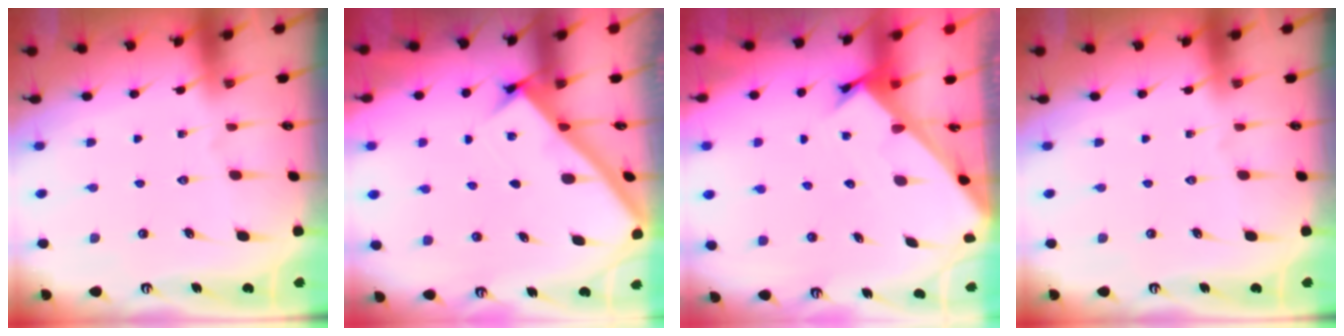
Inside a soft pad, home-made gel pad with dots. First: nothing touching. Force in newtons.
{"total": 2.8, "press": 2.8, "slide": 0.4}
{"total": 2.6, "press": 2.6, "slide": 0.2}
{"total": 0.0}